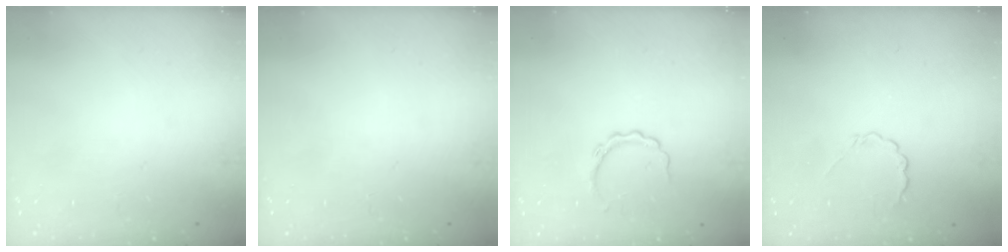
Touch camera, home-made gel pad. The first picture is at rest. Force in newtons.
{"total": 0.0}
{"total": 4.9, "press": 4.9, "slide": 0.1}
{"total": 3.8, "press": 3.6, "slide": 1.1}